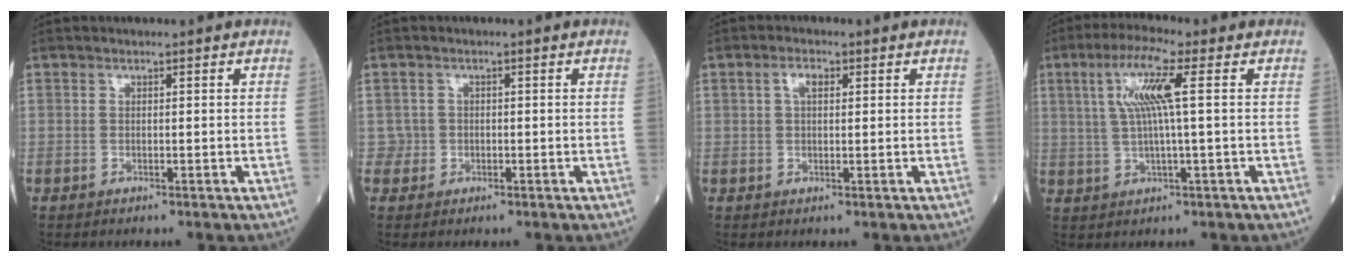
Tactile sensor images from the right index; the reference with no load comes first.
{"total": 1.4, "force": [-0.3, 1.3, -0.2], "torque": [0.009, 0.007, -0.006]}
{"total": 2.2, "force": [0.8, 1.0, 1.8], "torque": [-0.037, 0.010, 0.016]}
{"total": 7.7, "force": [2.0, -0.2, 7.5], "torque": [-0.149, 0.014, 0.040]}